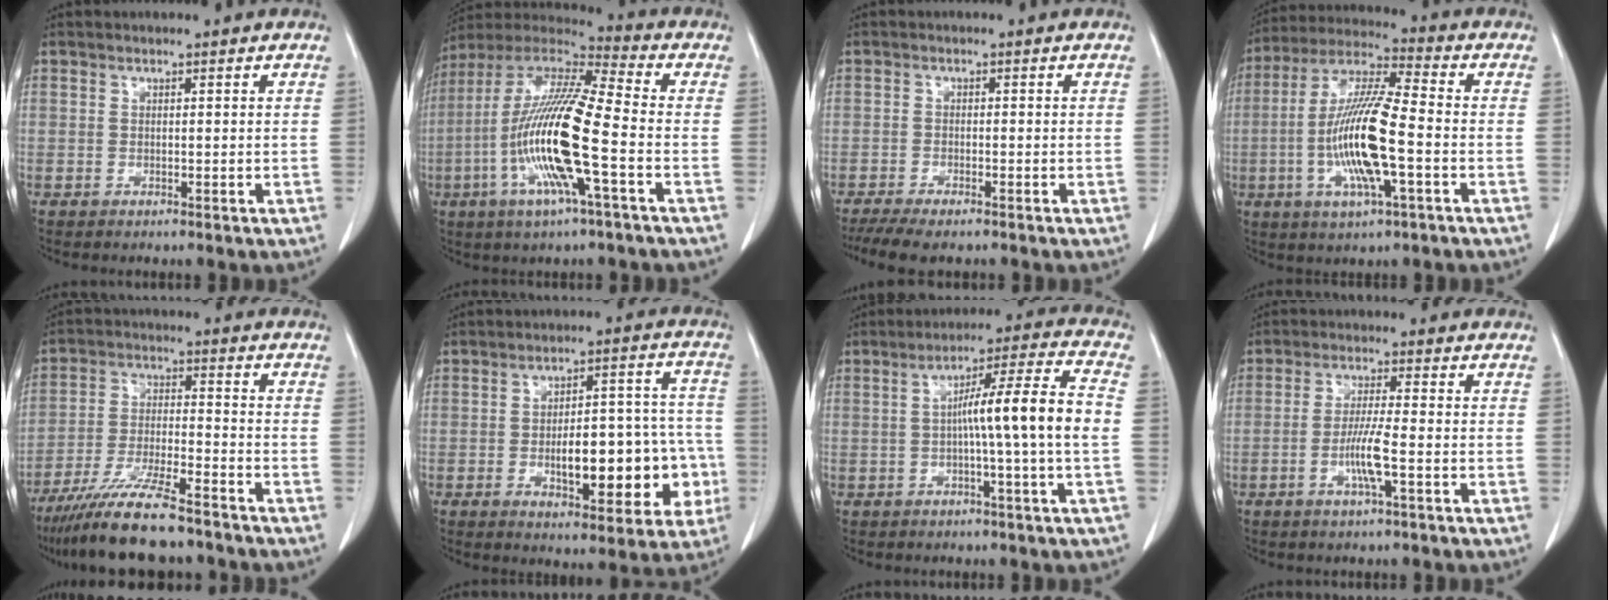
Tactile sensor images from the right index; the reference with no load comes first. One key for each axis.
{"total": 18.1, "fx": -4.5, "fy": 1.3, "fz": 17.5, "tx": -0.356, "ty": -0.009, "tz": -0.093}
{"total": 7.0, "fx": -5.6, "fy": 1.4, "fz": 3.9, "tx": -0.058, "ty": -0.013, "tz": -0.089}
{"total": 14.9, "fx": -3.1, "fy": 2.0, "fz": 14.5, "tx": -0.292, "ty": -0.007, "tz": -0.059}
{"total": 12.8, "fx": -10.6, "fy": 1.3, "fz": 7.1, "tx": -0.128, "ty": -0.024, "tz": -0.183}
{"total": 14.9, "fx": -3.7, "fy": 5.6, "fz": 13.2, "tx": -0.168, "ty": 0.035, "tz": -0.041}
{"total": 11.3, "fx": -0.7, "fy": -1.3, "fz": 11.2, "tx": -0.180, "ty": 0.016, "tz": -0.014}
{"total": 5.4, "fx": -1.7, "fy": -0.1, "fz": 5.1, "tx": -0.101, "ty": -0.005, "tz": -0.034}